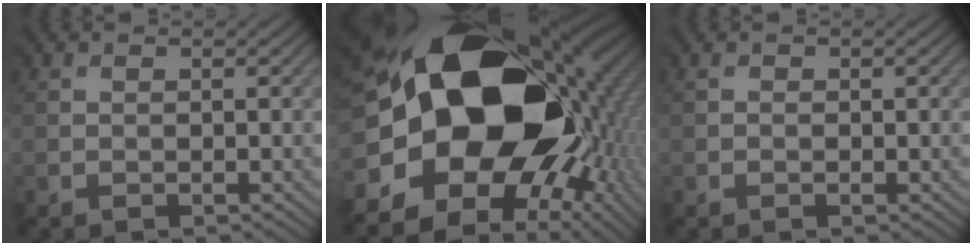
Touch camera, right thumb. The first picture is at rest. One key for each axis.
{"total": 21.8, "fx": 0.3, "fy": 16.1, "fz": 14.7, "tx": -0.309, "ty": -0.052, "tz": 0.033}
{"total": 0.0}